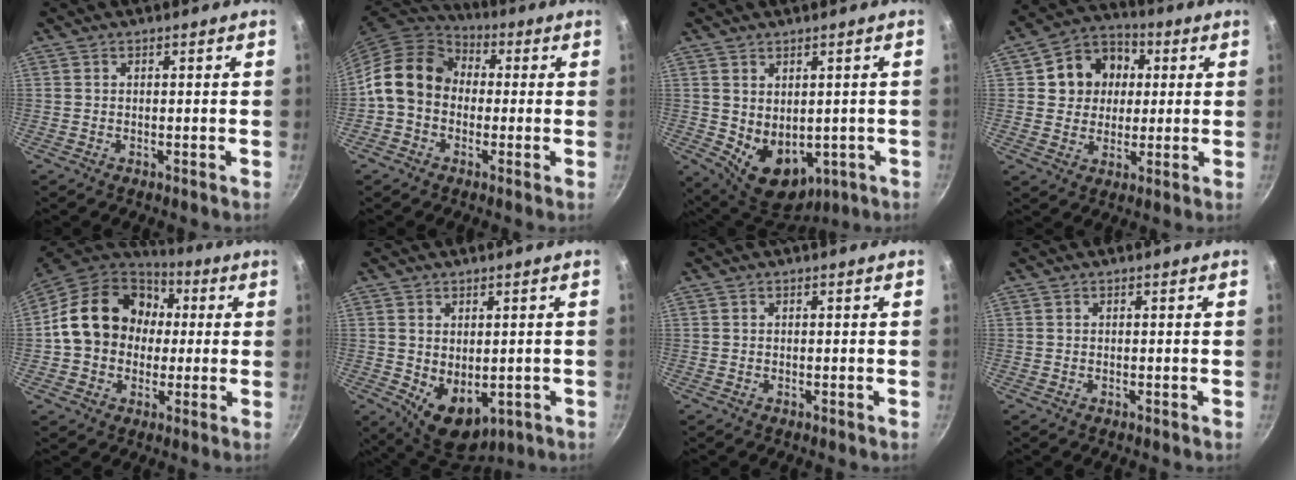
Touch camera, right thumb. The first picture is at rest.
{"total": 12.3, "force": [-0.6, 9.3, 7.9], "torque": [-0.122, 0.034, -0.033]}
{"total": 10.7, "force": [-0.7, 7.6, 7.5], "torque": [-0.089, -0.019, 0.018]}
{"total": 11.5, "force": [2.5, 10.1, 5.0], "torque": [-0.050, 0.015, 0.030]}
{"total": 19.1, "force": [2.0, 15.7, 10.7], "torque": [-0.157, 0.038, 0.023]}
{"total": 8.6, "force": [-0.9, 5.8, 6.2], "torque": [-0.073, -0.015, 0.008]}
{"total": 0.0}
{"total": 0.0}